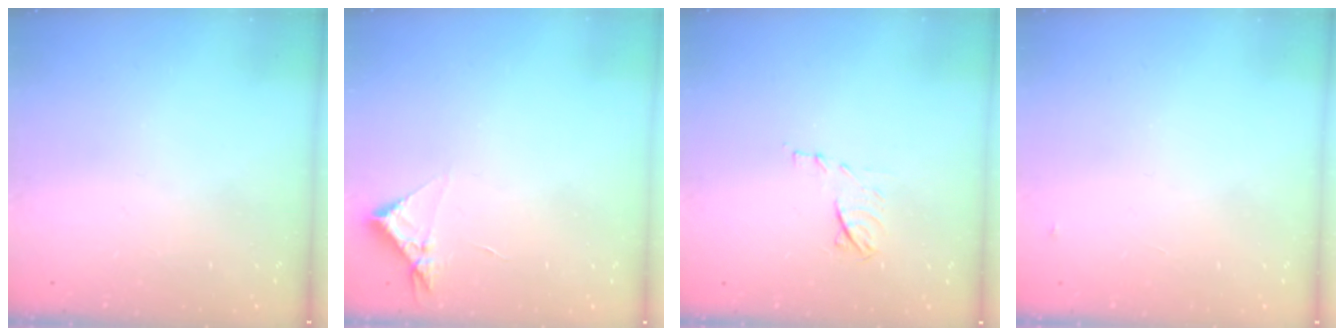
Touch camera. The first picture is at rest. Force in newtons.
{"total": 3.4, "press": 3.4, "slide": 0.5}
{"total": 7.6, "press": 7.6, "slide": 0.7}
{"total": 2.8, "press": 2.8, "slide": 0.4}